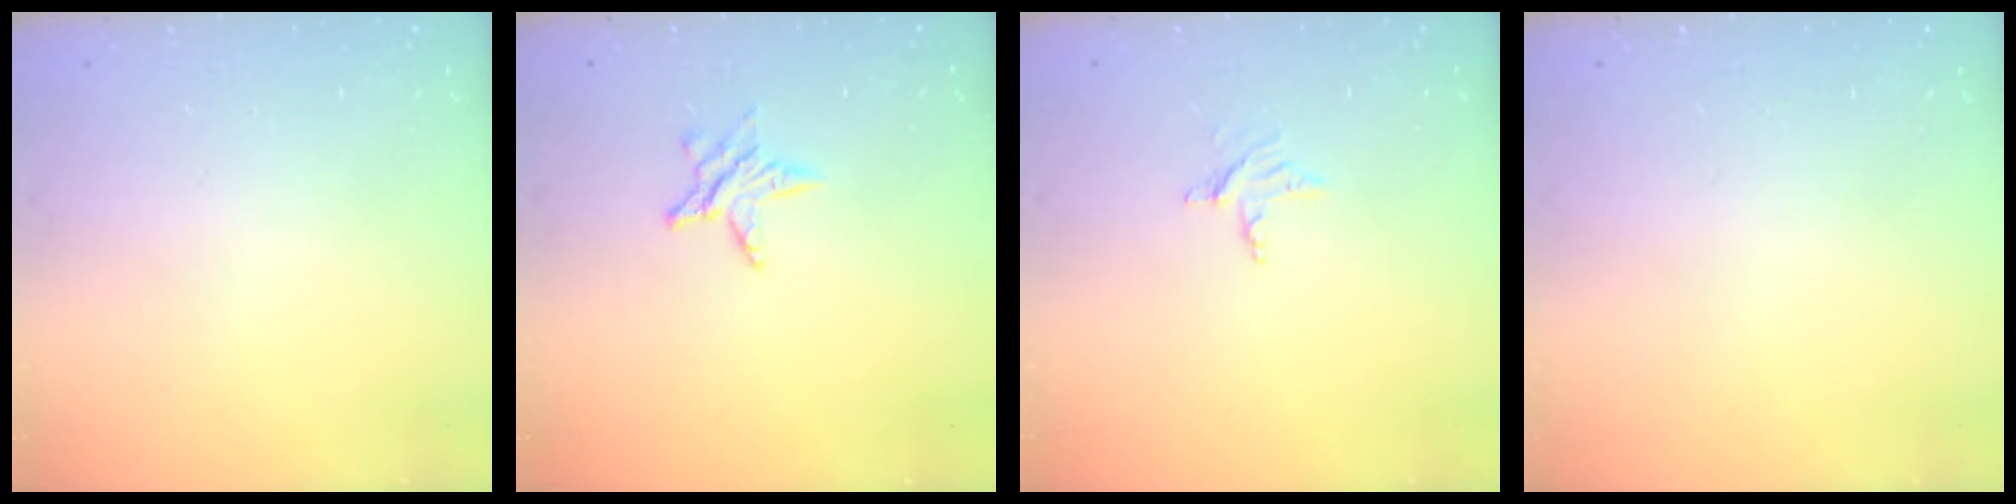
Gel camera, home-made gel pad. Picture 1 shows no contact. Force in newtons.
{"total": 5.0, "press": 5.0, "slide": 0.6}
{"total": 3.5, "press": 3.5, "slide": 0.3}
{"total": 0.0}